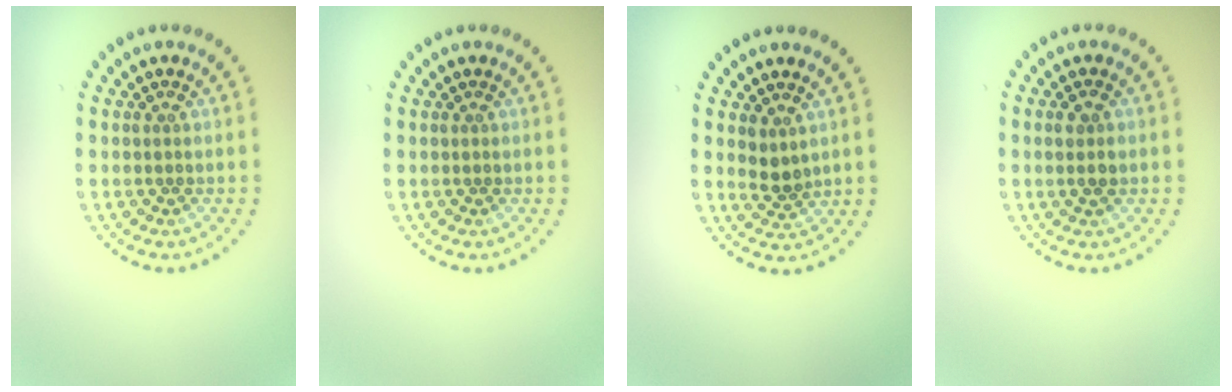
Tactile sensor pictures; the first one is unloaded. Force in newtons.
{"total": 0.0}
{"total": 1.7, "press": 1.5, "slide": 0.9}
{"total": 1.6, "press": 1.5, "slide": 0.4}